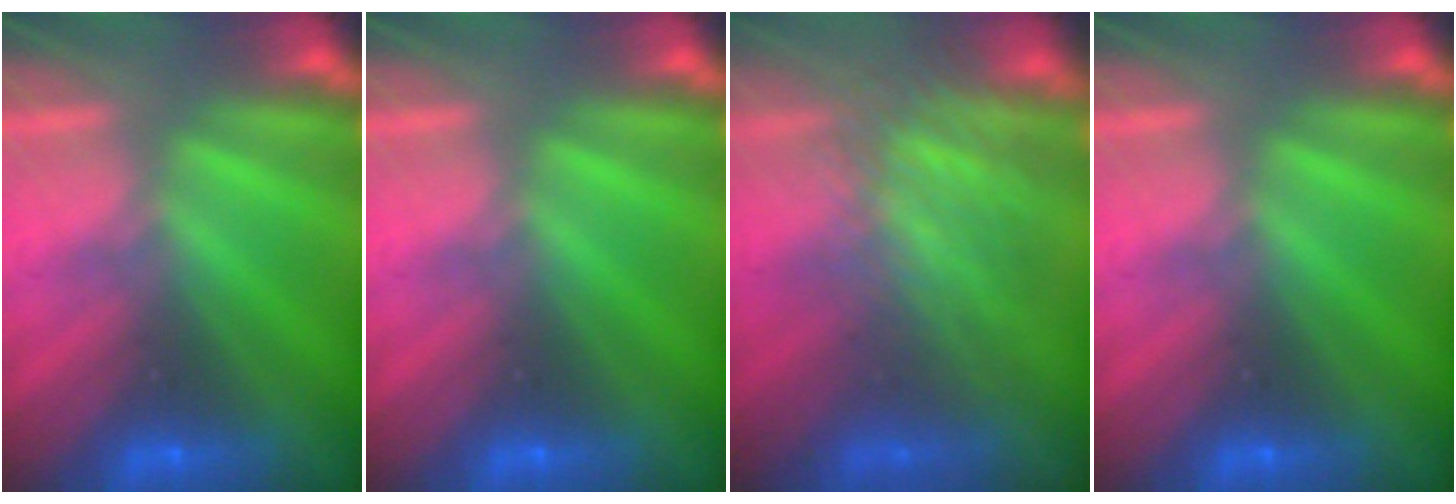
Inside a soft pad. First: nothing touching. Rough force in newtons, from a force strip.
{"total": 0.0}
{"total": 2.9}
{"total": 0.0}